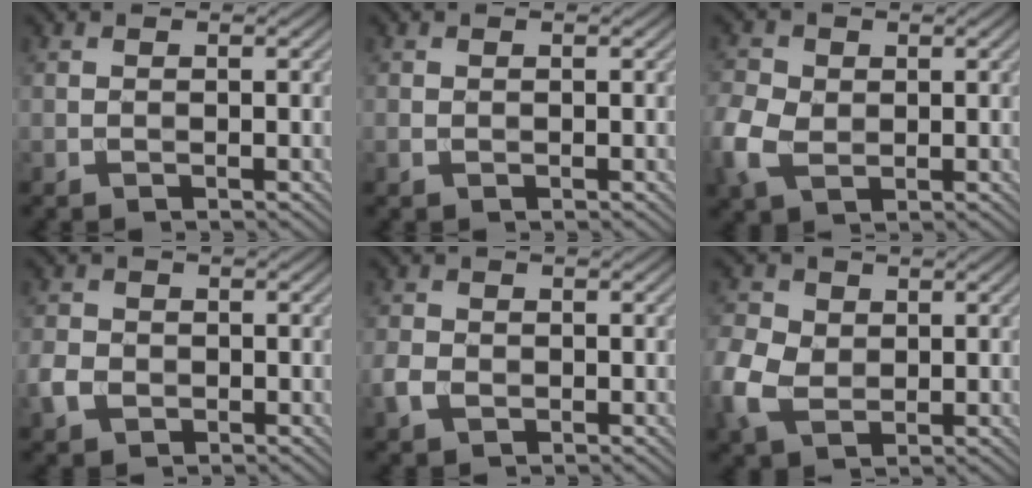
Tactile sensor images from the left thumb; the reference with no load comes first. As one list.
[{"total": 0.6, "force": [0.0, 0.5, 0.3], "torque": [-0.006, -0.002, 0.000]}, {"total": 5.6, "force": [-0.5, 4.4, 3.4], "torque": [-0.099, 0.001, -0.019]}, {"total": 3.3, "force": [-1.0, 2.7, 1.6], "torque": [-0.044, -0.004, -0.024]}, {"total": 2.7, "force": [-0.8, 2.1, 1.5], "torque": [-0.041, -0.005, -0.020]}, {"total": 6.2, "force": [-0.2, 4.9, 3.7], "torque": [-0.108, 0.002, -0.012]}]